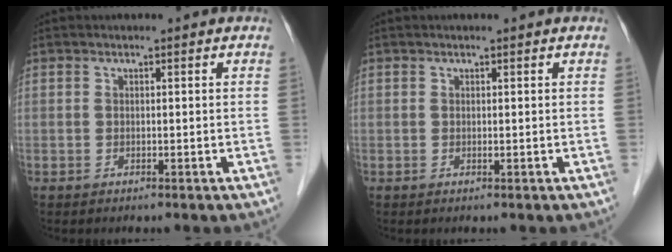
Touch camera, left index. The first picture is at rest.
{"total": 0.0}